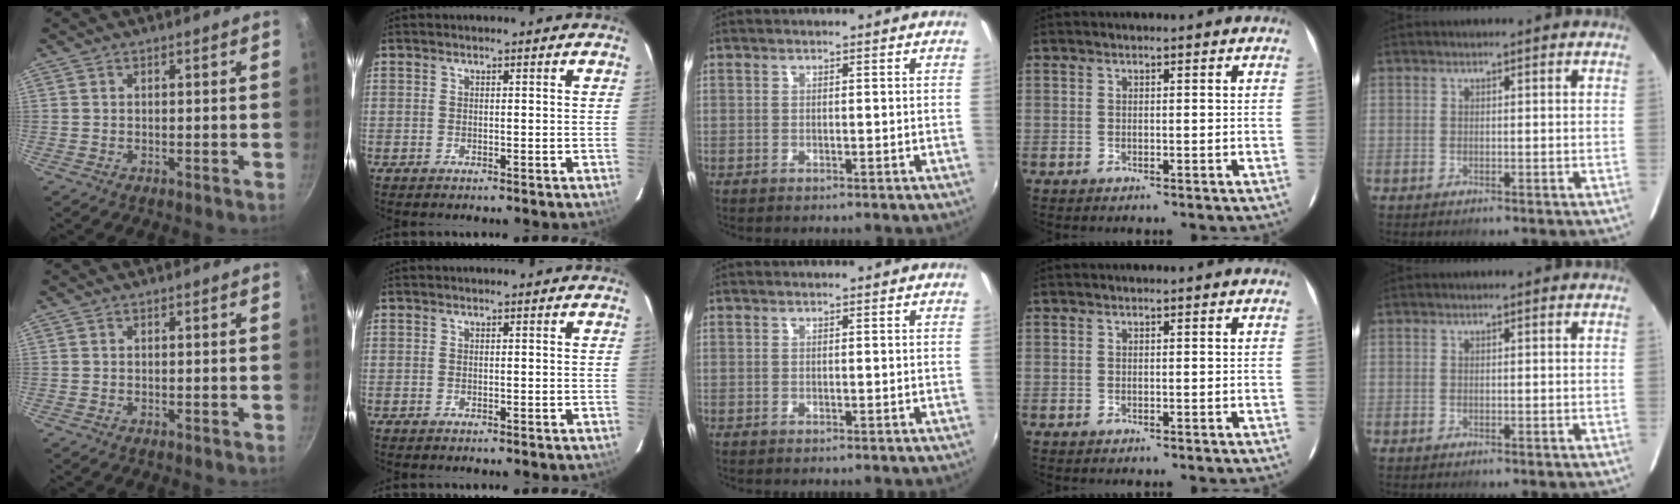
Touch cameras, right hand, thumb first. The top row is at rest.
{}